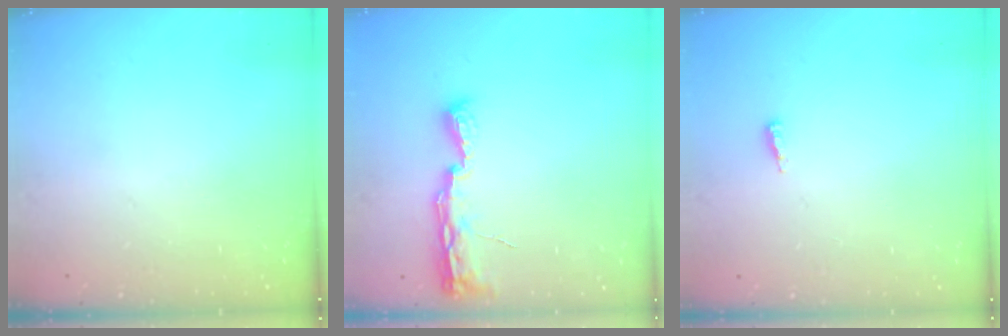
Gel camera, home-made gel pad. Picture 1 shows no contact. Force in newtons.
{"total": 8.5, "press": 8.5, "slide": 1.2}
{"total": 3.9, "press": 3.6, "slide": 1.5}